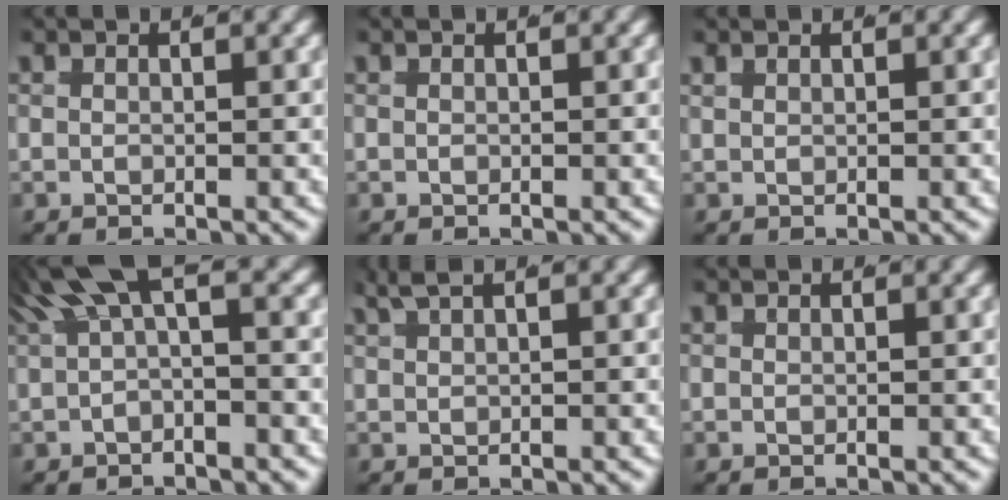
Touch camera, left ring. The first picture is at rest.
{"total": 0.0}
{"total": 0.6, "force": [0.4, 0.4, 0.3], "torque": [-0.006, 0.001, 0.008]}
{"total": 4.3, "force": [1.6, 1.9, 3.5], "torque": [-0.062, 0.009, 0.024]}
{"total": 2.2, "force": [1.7, 0.6, 1.3], "torque": [-0.024, 0.012, 0.026]}
{"total": 0.0}